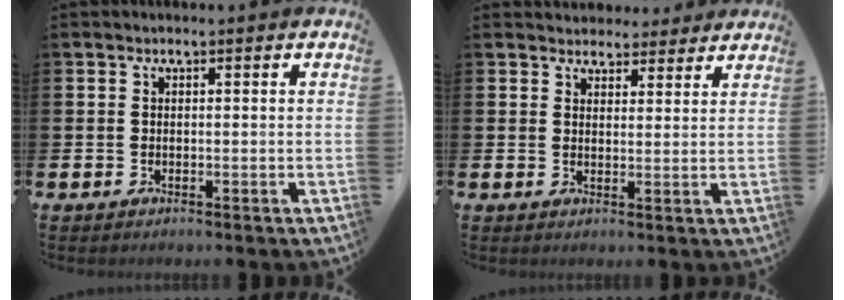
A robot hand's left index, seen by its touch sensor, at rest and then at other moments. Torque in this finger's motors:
{"motor_torque": [1.04, -1.10, 0.31, 0.01]}